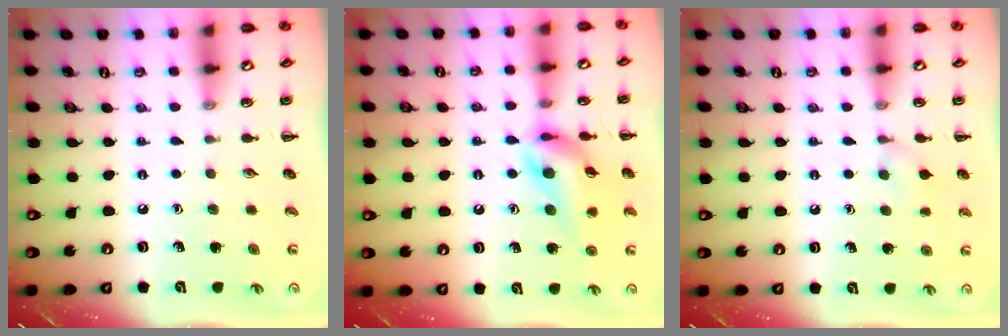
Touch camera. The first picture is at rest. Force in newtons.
{"total": 13.6, "press": 13.3, "slide": 2.7}
{"total": 7.2, "press": 6.9, "slide": 2.2}